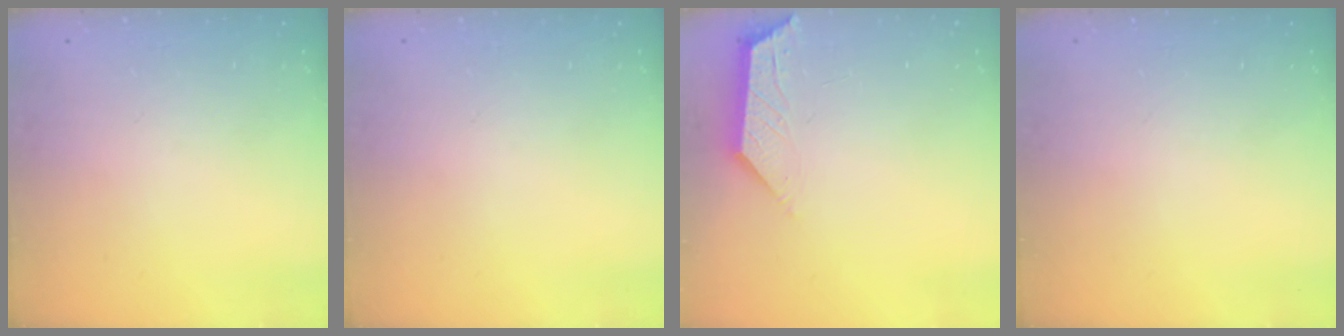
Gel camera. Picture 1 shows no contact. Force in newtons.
{"total": 0.0}
{"total": 1.9, "press": 1.9, "slide": 0.4}
{"total": 0.0}